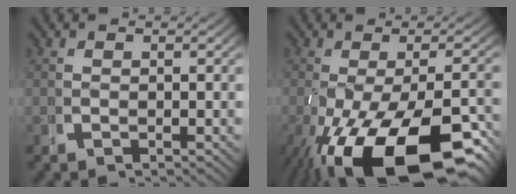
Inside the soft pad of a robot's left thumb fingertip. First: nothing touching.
{"total": 14.2, "force": [-5.6, 6.6, 11.3], "torque": [-0.202, -0.055, -0.045]}